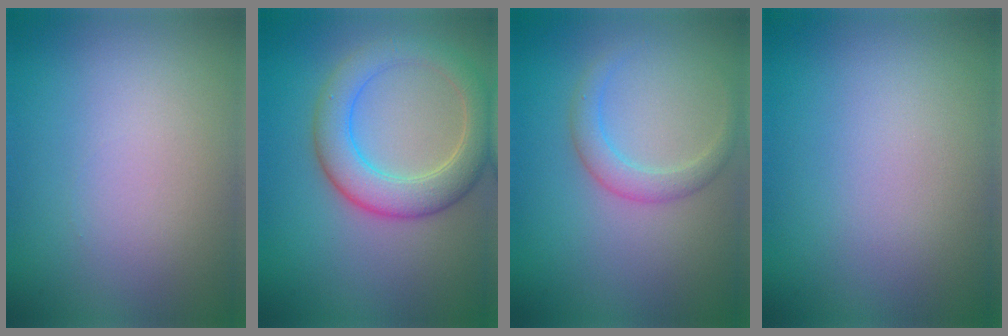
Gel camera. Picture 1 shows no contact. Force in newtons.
{"total": 5.5, "press": 5.5, "slide": 0.2}
{"total": 2.3, "press": 2.3, "slide": 0.0}
{"total": 0.0}